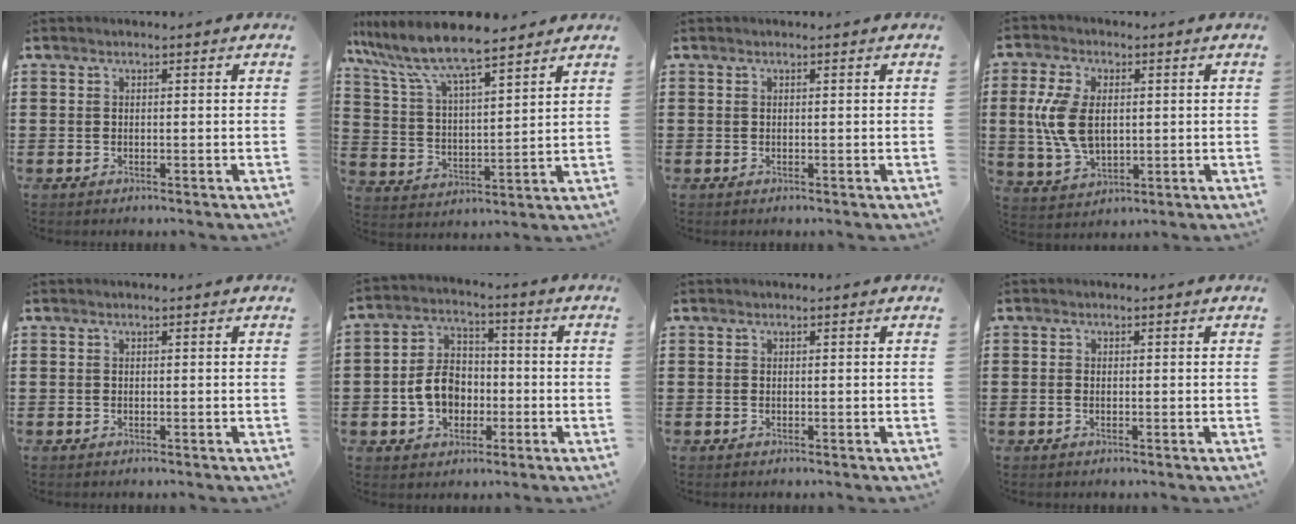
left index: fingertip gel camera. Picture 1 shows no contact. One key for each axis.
{"total": 8.5, "fx": 7.4, "fy": 1.0, "fz": 4.1, "tx": -0.109, "ty": -0.036, "tz": 0.125}
{"total": 0.0}
{"total": 8.9, "fx": 0.9, "fy": 5.3, "fz": 7.0, "tx": -0.179, "ty": 0.002, "tz": 0.009}
{"total": 0.0}
{"total": 7.3, "fx": -1.6, "fy": 5.8, "fz": 4.2, "tx": -0.097, "ty": 0.009, "tz": -0.036}
{"total": 0.0}
{"total": 0.8, "fx": -0.2, "fy": 0.4, "fz": 0.6, "tx": -0.013, "ty": 0.000, "tz": -0.003}